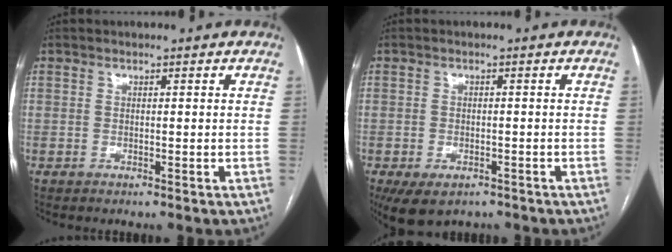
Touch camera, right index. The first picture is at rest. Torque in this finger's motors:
{"motor_torque": [1.12, -1.01, 0.36, 0.05]}